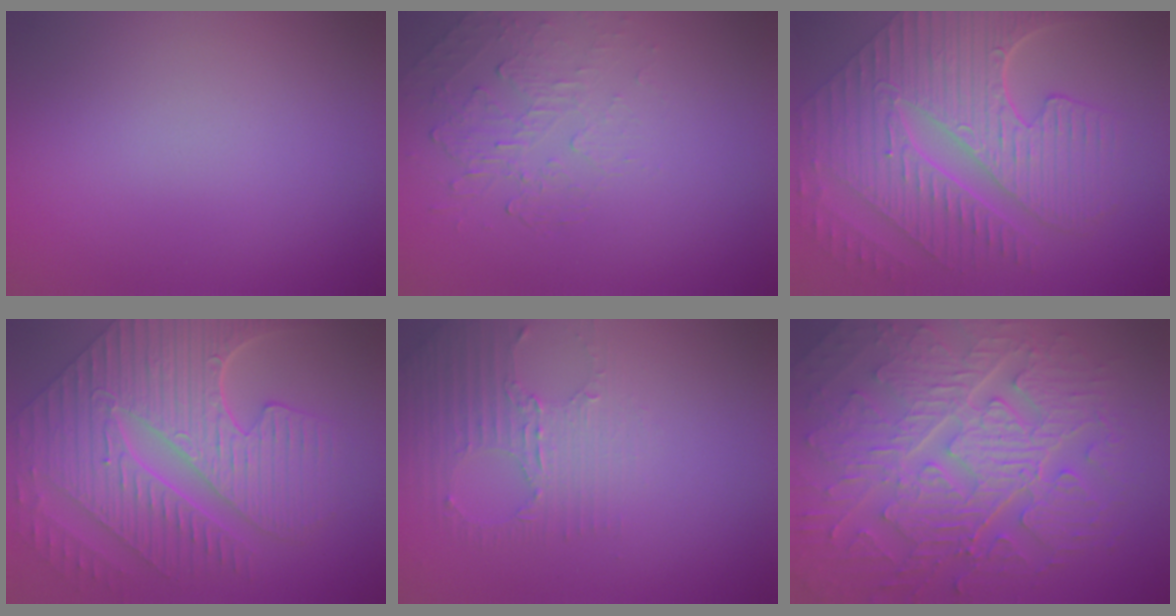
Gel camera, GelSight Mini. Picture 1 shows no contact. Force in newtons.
{"total": 2.1, "press": 0.9, "slide": 1.9}
{"total": 10.3, "press": 7.2, "slide": 7.3}
{"total": 9.7, "press": 7.6, "slide": 6.1}
{"total": 2.8, "press": 2.4, "slide": 1.4}
{"total": 10.6, "press": 7.0, "slide": 8.0}